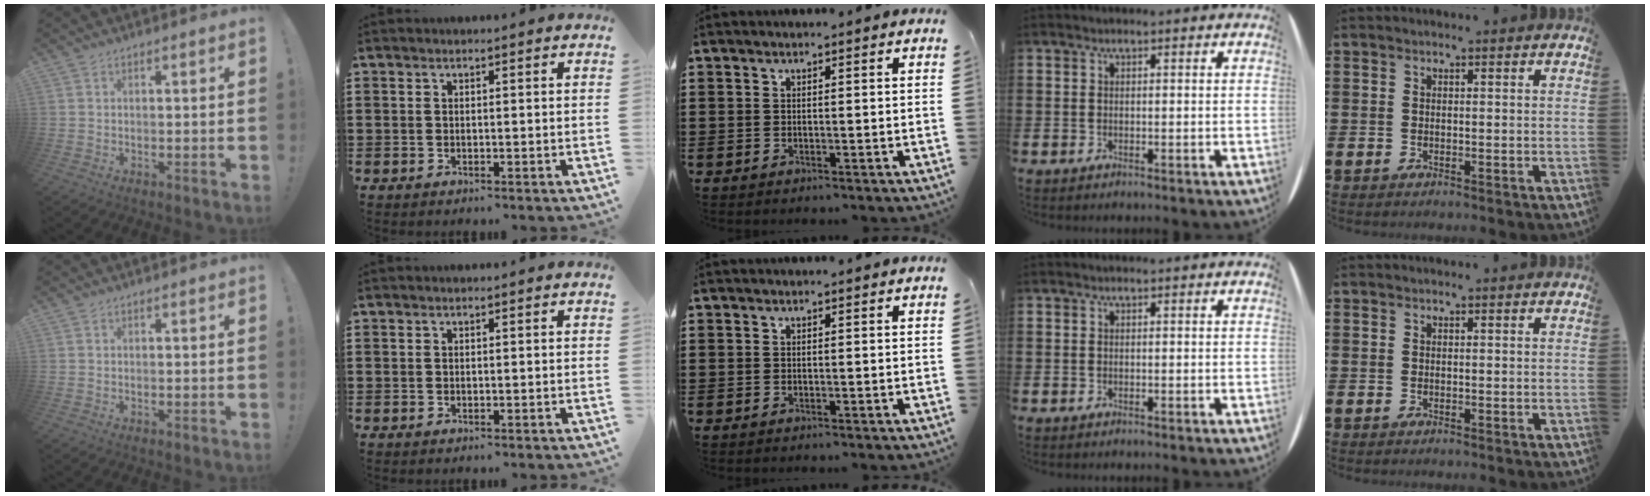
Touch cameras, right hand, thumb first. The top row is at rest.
{}